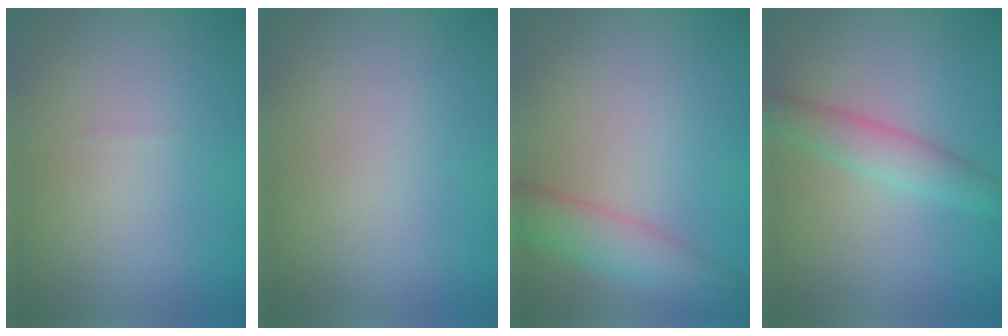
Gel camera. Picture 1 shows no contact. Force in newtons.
{"total": 0.0}
{"total": 4.0, "press": 4.0, "slide": 0.2}
{"total": 2.7, "press": 2.7, "slide": 0.1}